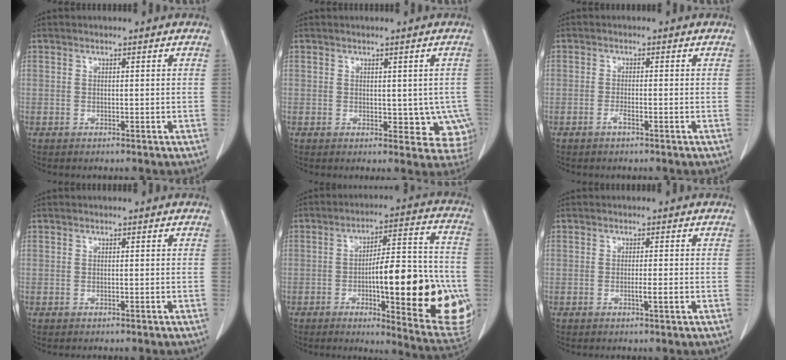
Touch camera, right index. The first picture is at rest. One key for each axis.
{"total": 5.8, "fx": -0.2, "fy": 3.9, "fz": 4.3, "tx": -0.016, "ty": 0.000, "tz": 0.004}
{"total": 1.3, "fx": -0.7, "fy": 0.0, "fz": 1.0, "tx": -0.020, "ty": 0.001, "tz": -0.014}
{"total": 0.0}
{"total": 24.6, "fx": -4.8, "fy": 4.9, "fz": 23.6, "tx": -0.266, "ty": 0.011, "tz": -0.050}
{"total": 1.7, "fx": -0.5, "fy": -0.1, "fz": 1.6, "tx": -0.030, "ty": -0.001, "tz": -0.006}